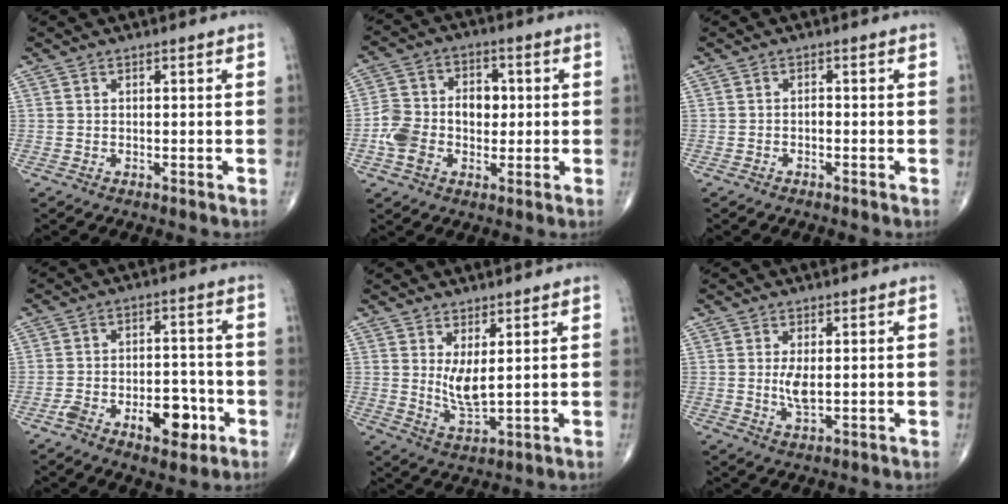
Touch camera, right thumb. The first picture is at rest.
{"total": 11.0, "force": [-1.0, 8.1, 7.4], "torque": [-0.114, 0.032, -0.022]}
{"total": 0.8, "force": [-0.5, 0.4, 0.5], "torque": [-0.003, 0.008, -0.012]}
{"total": 10.1, "force": [-4.6, 5.2, 7.4], "torque": [-0.105, 0.041, -0.066]}
{"total": 5.5, "force": [1.5, 1.8, 4.9], "torque": [-0.092, -0.027, 0.038]}
{"total": 3.8, "force": [0.2, 1.5, 3.5], "torque": [-0.073, -0.011, 0.007]}